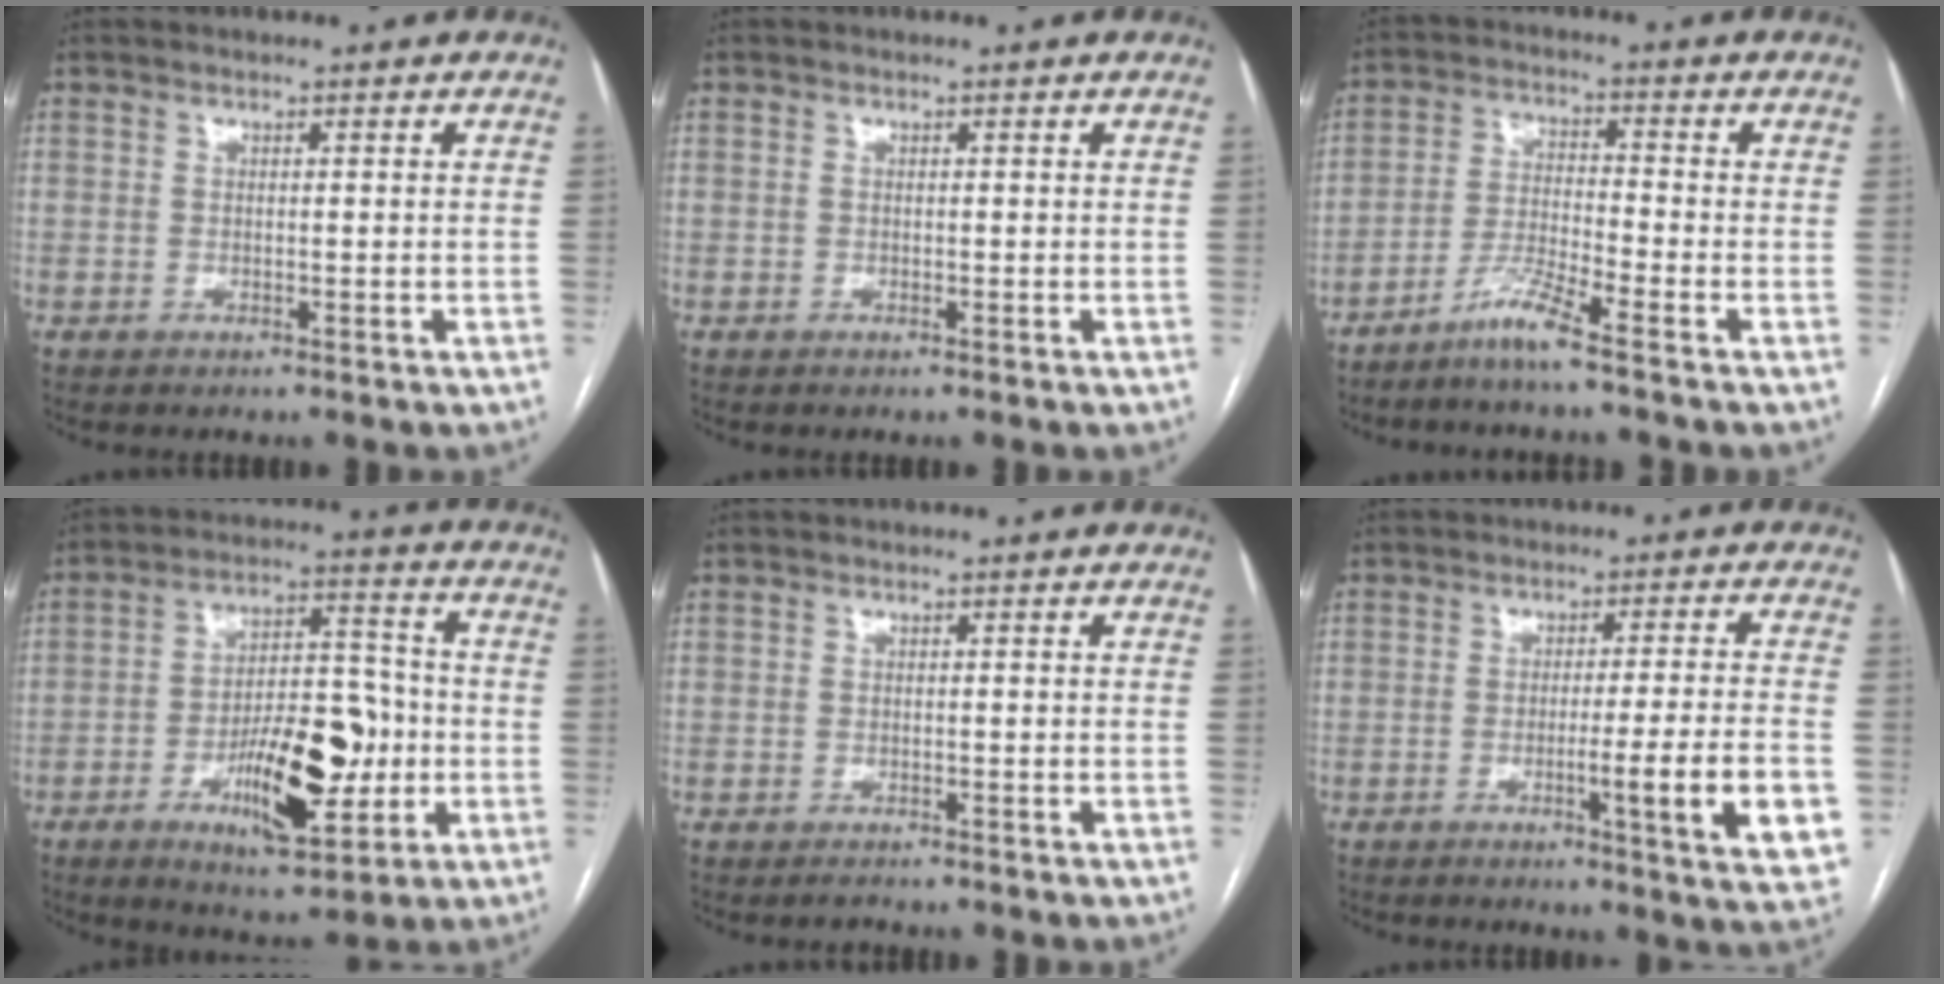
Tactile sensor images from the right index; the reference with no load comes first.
{"total": 0.0}
{"total": 5.7, "force": [-4.4, -0.9, 3.4], "torque": [-0.070, -0.018, -0.096]}
{"total": 14.6, "force": [-4.1, 5.2, 13.1], "torque": [-0.212, 0.013, -0.059]}
{"total": 0.9, "force": [-0.8, 0.4, 0.0], "torque": [0.000, 0.000, -0.010]}
{"total": 10.6, "force": [-3.3, -0.5, 10.1], "torque": [-0.128, -0.018, -0.046]}